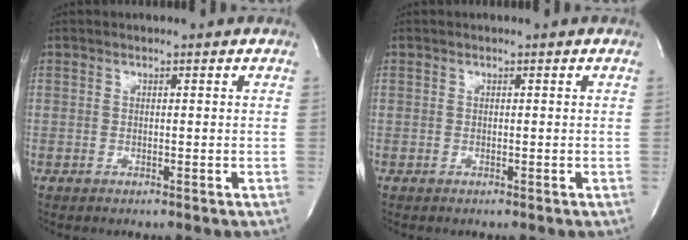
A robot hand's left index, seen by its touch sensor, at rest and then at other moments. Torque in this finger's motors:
{"motor_torque": [-0.08, 0.08, 0.00, 0.00]}